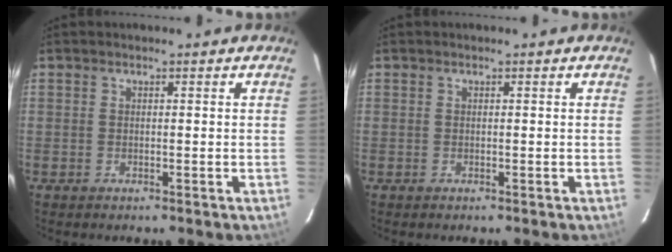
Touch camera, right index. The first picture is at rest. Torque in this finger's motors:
{"motor_torque": [0.00, 0.00, 0.00, 0.00]}